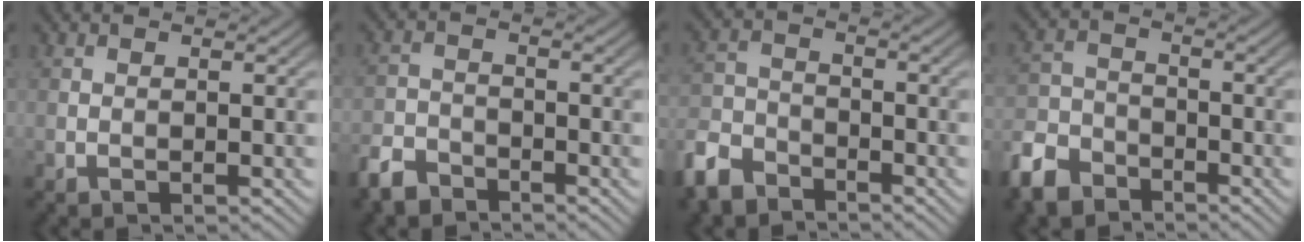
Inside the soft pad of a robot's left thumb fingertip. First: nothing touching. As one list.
[{"total": 4.7, "force": [-3.9, 2.1, 1.5], "torque": [-0.032, -0.005, -0.089]}, {"total": 7.4, "force": [-5.8, 3.7, 2.9], "torque": [-0.074, -0.010, -0.133]}, {"total": 7.5, "force": [-5.6, 4.0, 3.0], "torque": [-0.078, -0.010, -0.128]}]